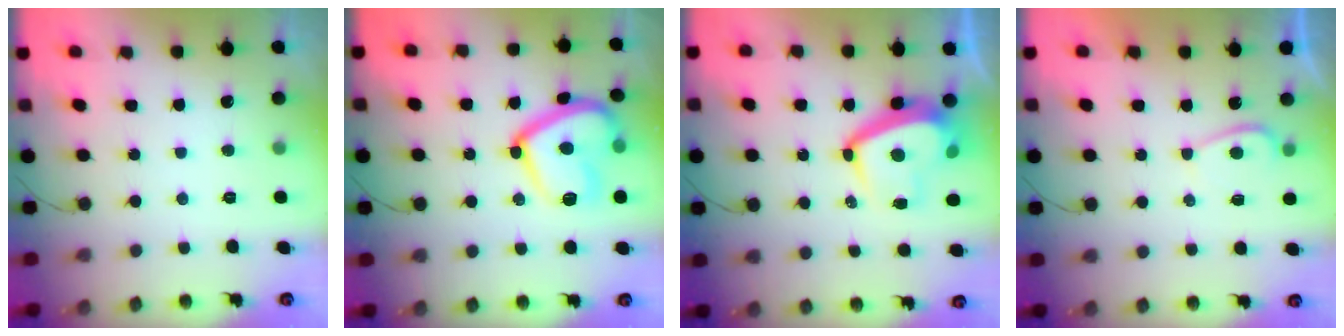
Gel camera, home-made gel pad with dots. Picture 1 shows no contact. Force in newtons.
{"total": 17.2, "press": 17.1, "slide": 1.4}
{"total": 11.5, "press": 11.4, "slide": 1.5}
{"total": 2.7, "press": 2.7, "slide": 0.6}